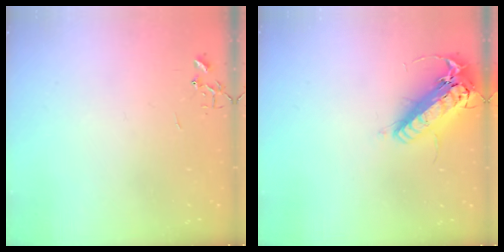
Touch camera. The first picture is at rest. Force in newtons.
{"total": 19.5, "press": 19.1, "slide": 3.7}